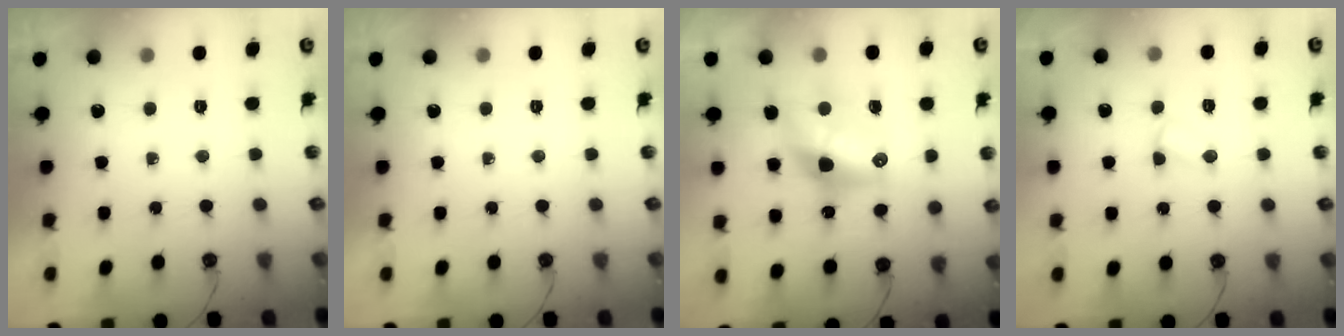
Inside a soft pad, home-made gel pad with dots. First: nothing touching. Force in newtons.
{"total": 0.0}
{"total": 11.5, "press": 11.5, "slide": 0.8}
{"total": 2.9, "press": 2.9, "slide": 0.3}